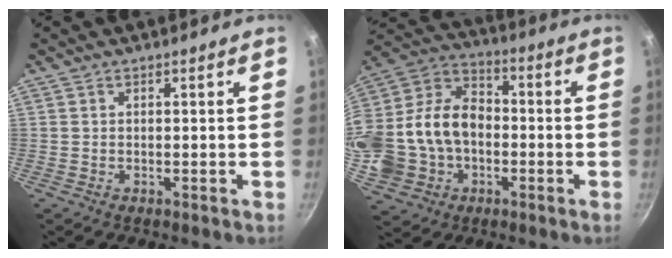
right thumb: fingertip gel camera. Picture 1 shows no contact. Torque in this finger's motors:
{"motor_torque": [1.44, 3.05, 1.02, 0.81, 0.25]}